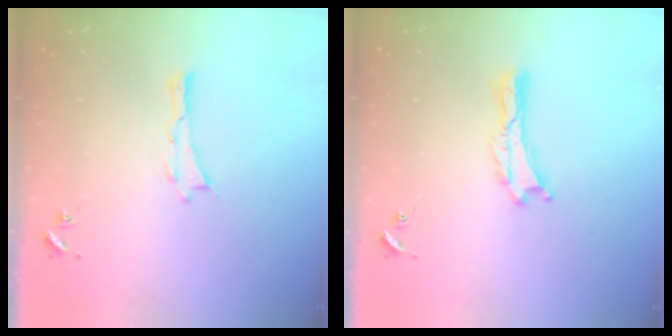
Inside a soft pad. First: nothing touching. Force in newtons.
{"total": 0.0}